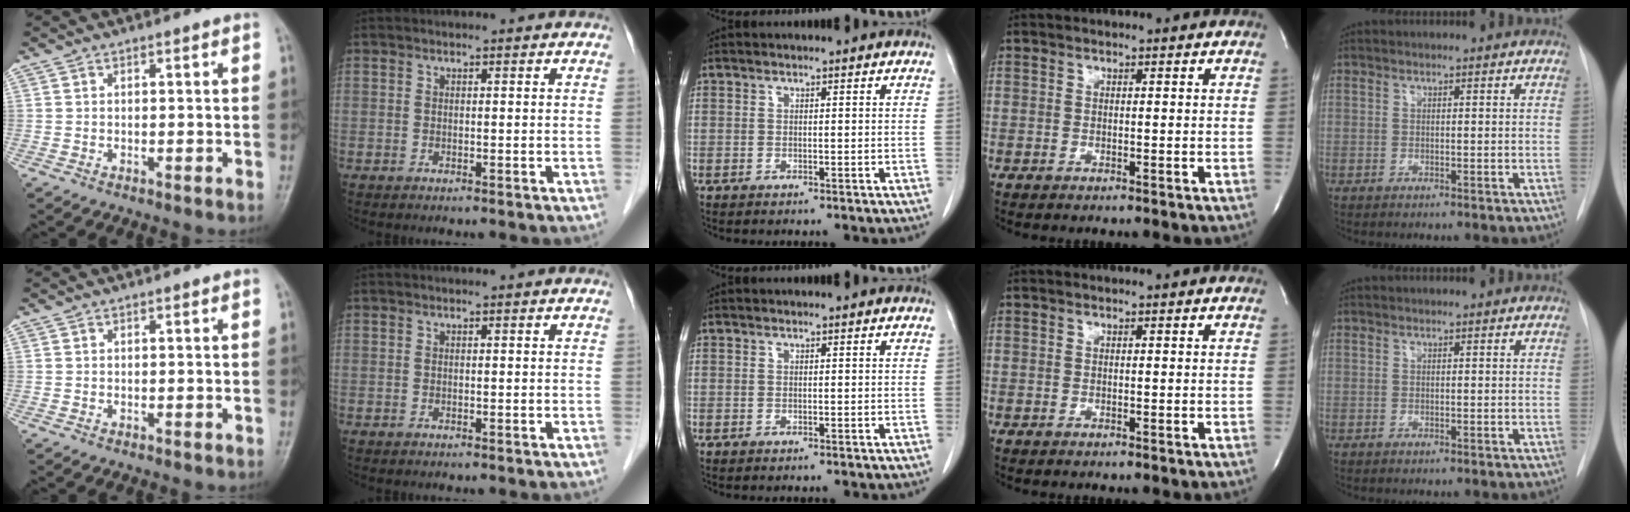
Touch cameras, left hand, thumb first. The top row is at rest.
{}